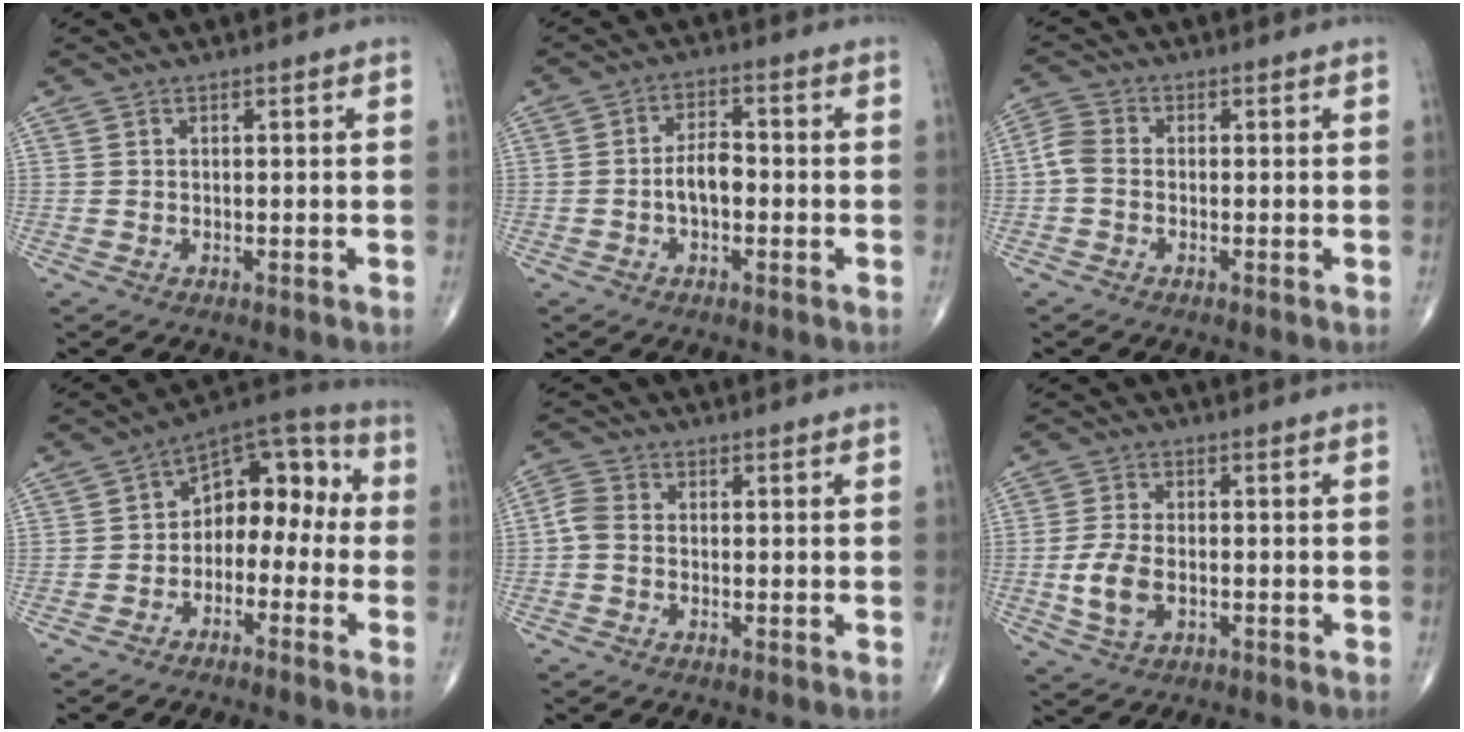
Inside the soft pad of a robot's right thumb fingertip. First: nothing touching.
{"total": 5.0, "force": [-1.1, 2.7, 4.0], "torque": [-0.061, 0.021, -0.024]}
{"total": 3.6, "force": [-0.7, 2.5, 2.4], "torque": [-0.055, 0.009, -0.025]}
{"total": 11.6, "force": [-1.9, 7.8, 8.4], "torque": [-0.077, 0.061, -0.047]}
{"total": 3.0, "force": [-0.6, 2.1, 2.0], "torque": [-0.045, 0.007, -0.023]}
{"total": 6.2, "force": [-1.4, 3.6, 4.9], "torque": [-0.105, 0.004, -0.025]}